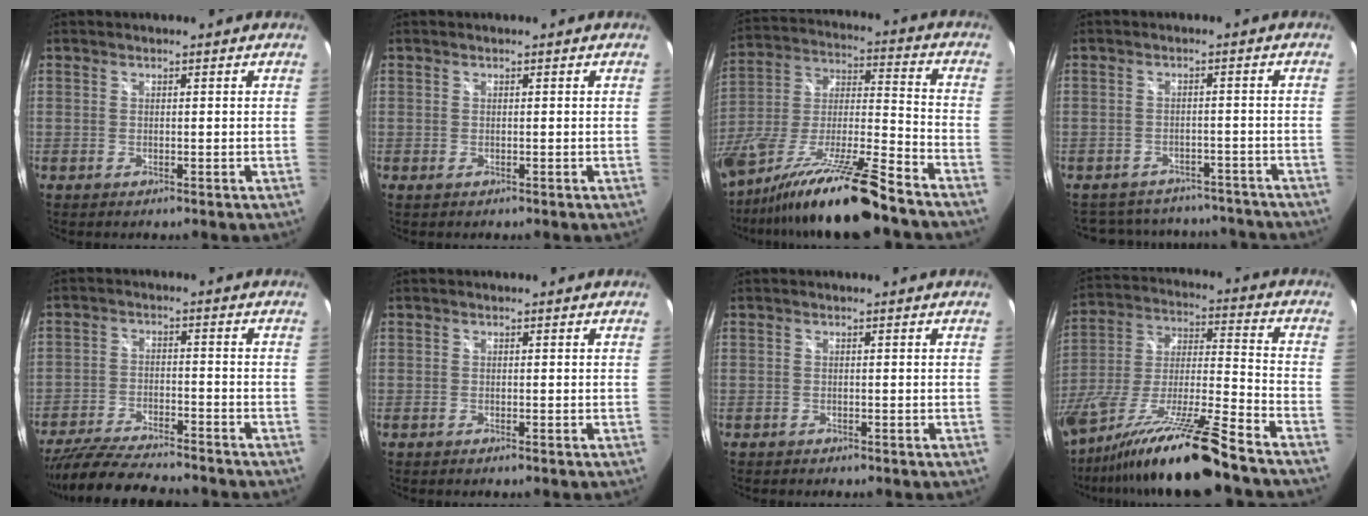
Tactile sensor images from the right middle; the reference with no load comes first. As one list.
[{"total": 0.0}, {"total": 21.3, "force": [-15.9, 0.9, 14.1], "torque": [-0.256, -0.042, -0.280]}, {"total": 16.6, "force": [-14.2, 6.9, 5.1], "torque": [-0.107, 0.026, -0.174]}, {"total": 15.3, "force": [-13.4, 2.8, 6.8], "torque": [-0.151, -0.023, -0.223]}, {"total": 0.5, "force": [-0.4, -0.1, 0.3], "torque": [-0.002, 0.001, -0.009]}, {"total": 0.7, "force": [-0.6, 0.4, 0.0], "torque": [-0.005, -0.001, -0.011]}, {"total": 22.9, "force": [-17.5, -0.2, 14.8], "torque": [-0.265, -0.053, -0.307]}]